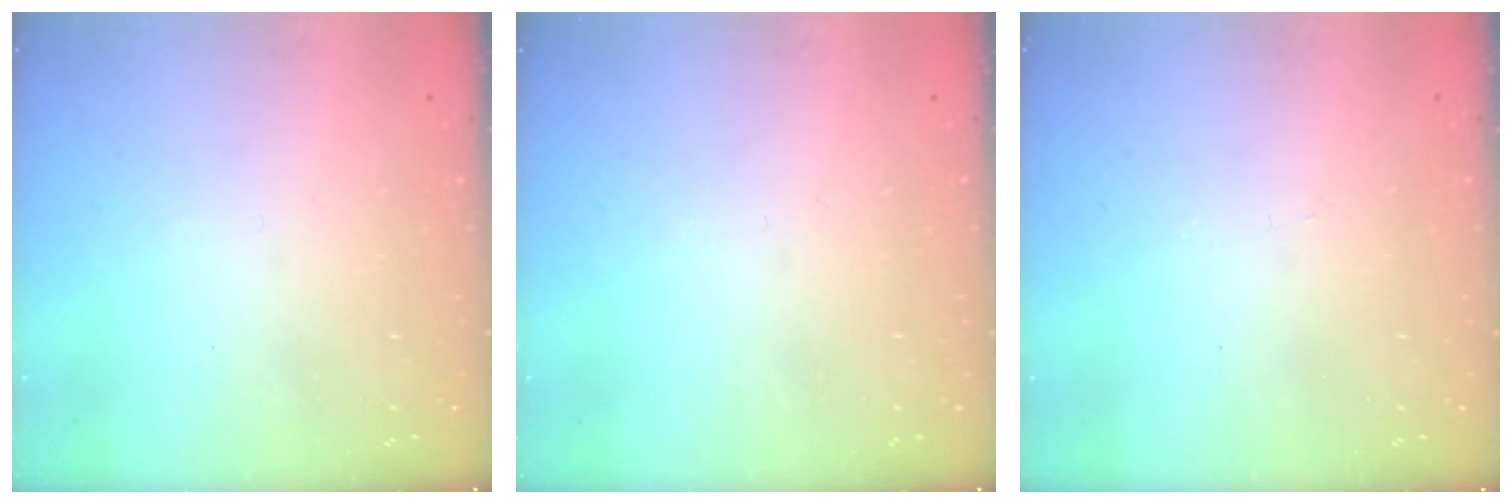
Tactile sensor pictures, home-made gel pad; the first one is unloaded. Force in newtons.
{"total": 0.0}
{"total": 2.4, "press": 2.4, "slide": 0.4}